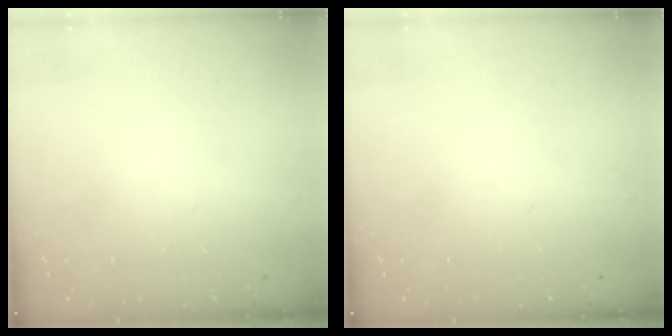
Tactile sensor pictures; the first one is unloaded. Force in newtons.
{"total": 0.0}